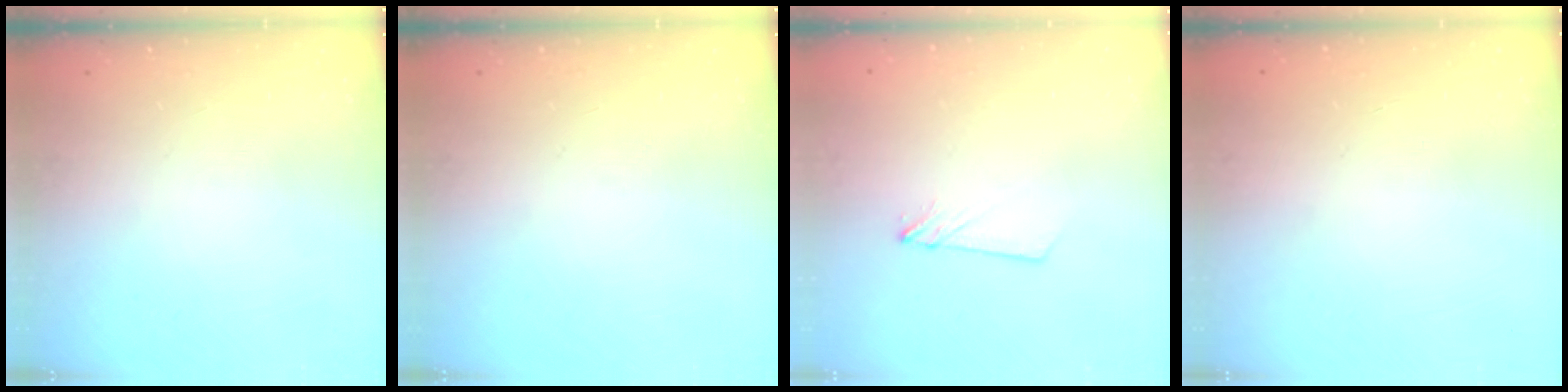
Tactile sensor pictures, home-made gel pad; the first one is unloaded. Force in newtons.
{"total": 0.0}
{"total": 2.8, "press": 2.8, "slide": 0.3}
{"total": 0.0}